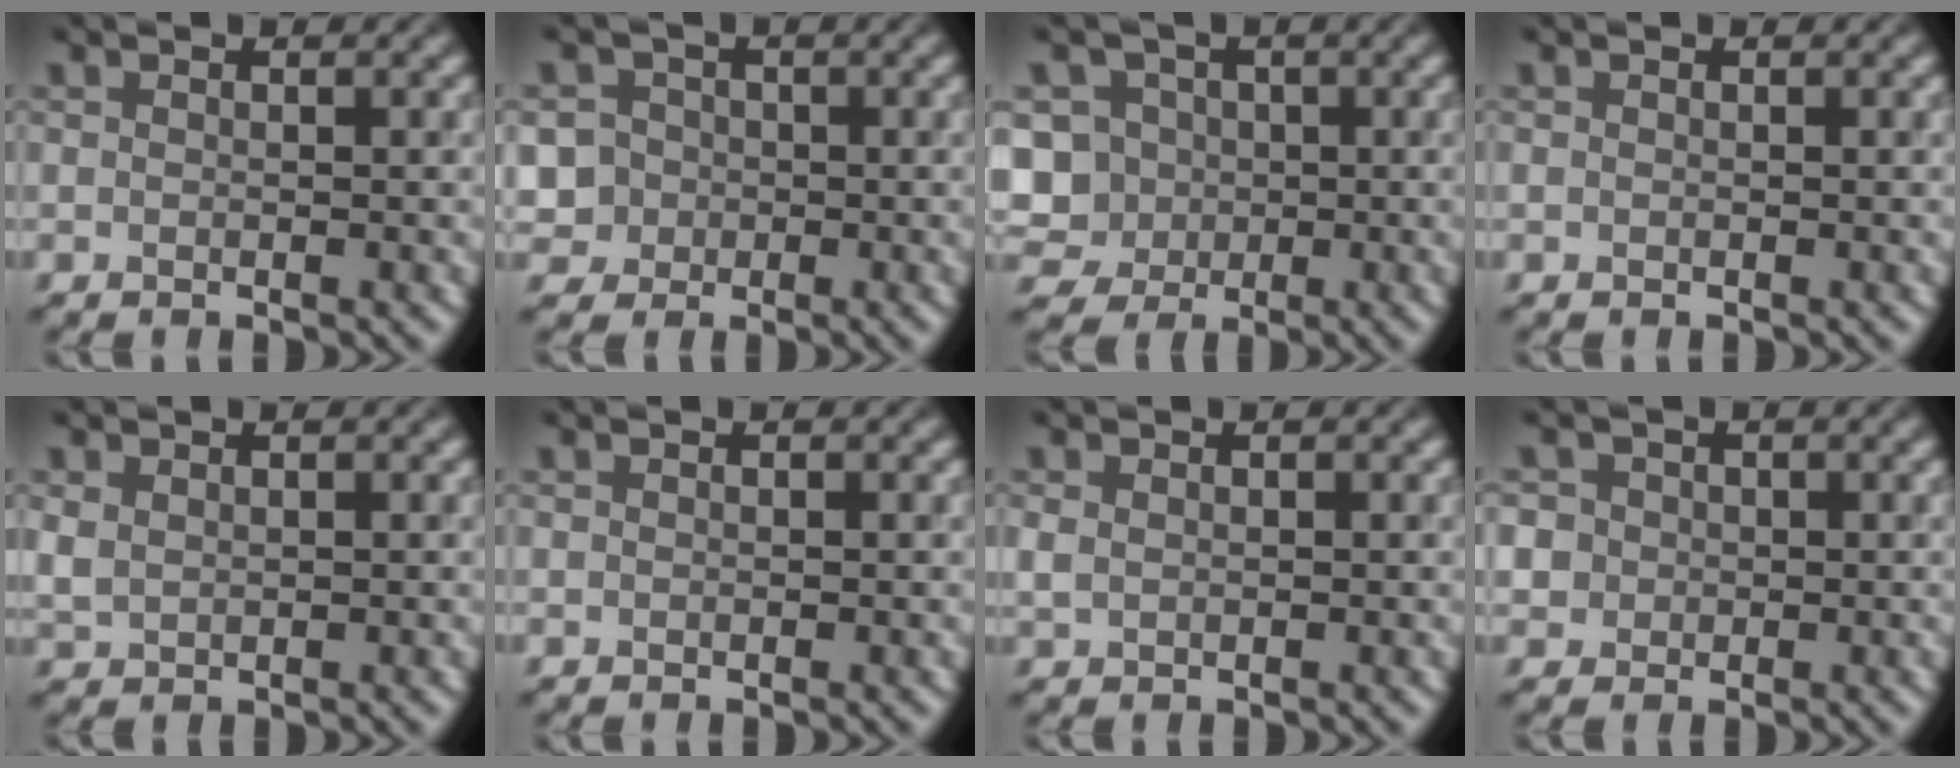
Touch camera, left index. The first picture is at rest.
{"total": 5.3, "force": [-1.0, 5.0, 1.3], "torque": [-0.019, 0.019, -0.042]}
{"total": 8.2, "force": [-0.7, 7.7, 2.8], "torque": [-0.062, 0.019, -0.042]}
{"total": 0.0}
{"total": 1.3, "force": [0.6, 1.0, 0.7], "torque": [-0.018, -0.001, 0.016]}
{"total": 0.0}
{"total": 0.9, "force": [0.2, 0.8, 0.5], "torque": [-0.013, 0.000, 0.007]}
{"total": 4.7, "force": [1.0, 4.3, 1.7], "torque": [-0.033, 0.034, -0.003]}